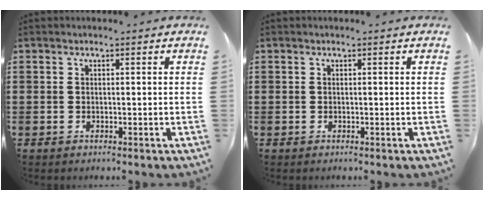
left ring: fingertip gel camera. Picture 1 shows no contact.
{"total": 0.0}